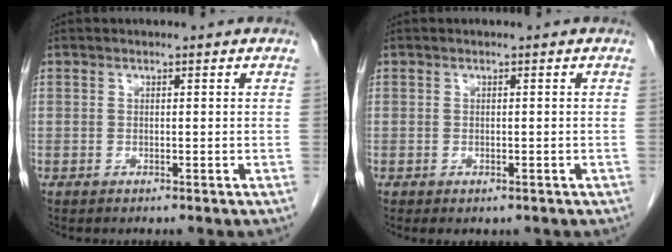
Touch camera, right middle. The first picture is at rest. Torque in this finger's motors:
{"motor_torque": [0.47, -0.43, 0.10, 0.02]}